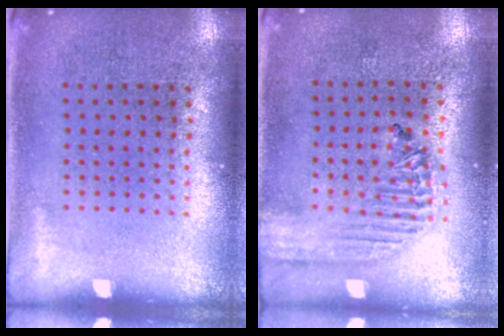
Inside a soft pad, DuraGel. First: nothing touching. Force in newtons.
{"total": 1.8, "press": 1.7, "slide": 0.7}